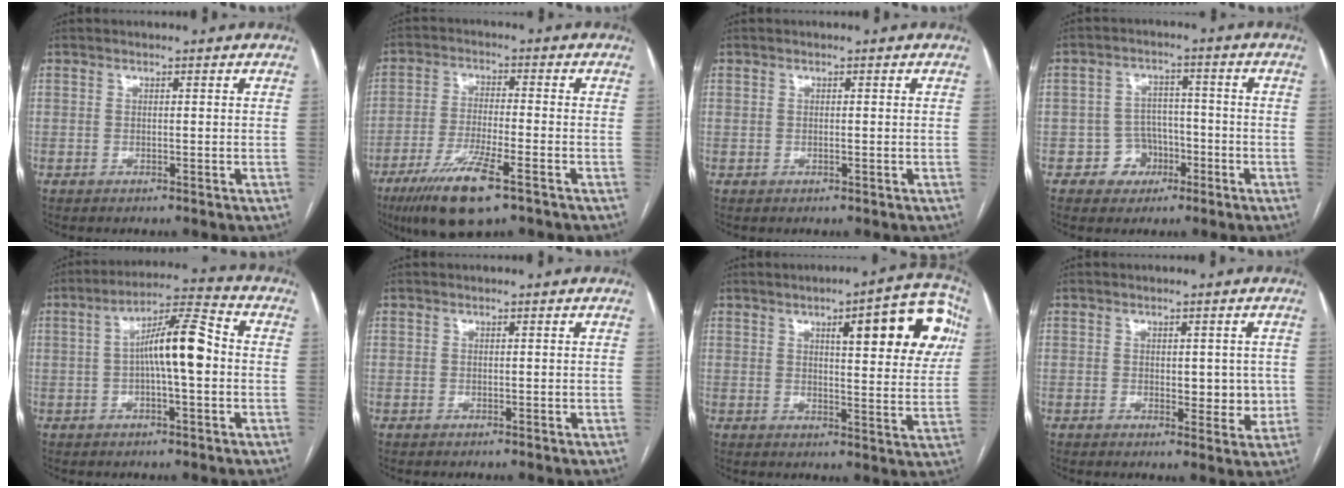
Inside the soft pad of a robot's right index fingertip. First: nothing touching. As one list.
[{"total": 10.9, "force": [-6.6, 1.6, 8.6], "torque": [-0.166, -0.026, -0.113]}, {"total": 0.0}, {"total": 5.3, "force": [-2.3, 4.7, 0.8], "torque": [-0.001, 0.018, -0.031]}, {"total": 10.1, "force": [0.1, 1.7, 9.9], "torque": [-0.175, 0.026, -0.005]}, {"total": 0.0}, {"total": 14.7, "force": [6.0, 3.3, 12.9], "torque": [-0.150, 0.014, 0.072]}, {"total": 4.7, "force": [0.2, 2.6, 3.9], "torque": [-0.041, -0.001, 0.008]}]